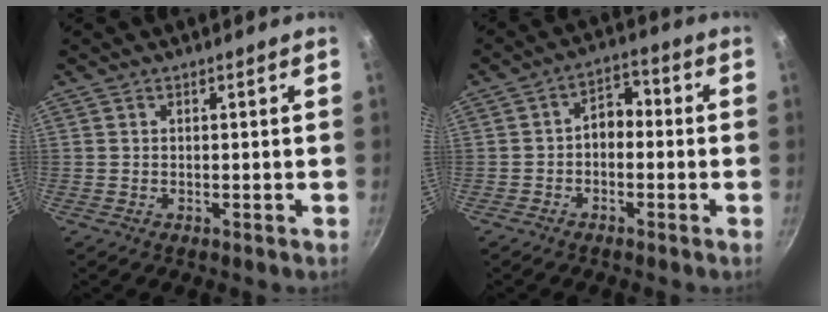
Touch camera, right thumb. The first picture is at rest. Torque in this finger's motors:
{"motor_torque": [1.04, 0.93, 0.71, -0.23, 0.06]}